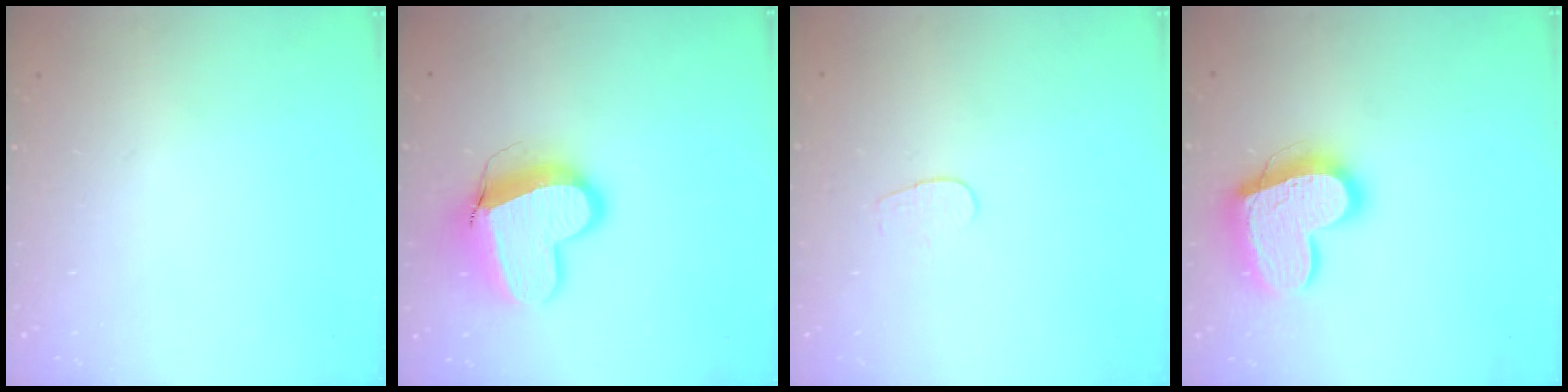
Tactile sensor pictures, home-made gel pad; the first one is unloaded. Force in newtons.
{"total": 13.1, "press": 13.0, "slide": 1.3}
{"total": 4.0, "press": 4.0, "slide": 0.3}
{"total": 16.6, "press": 16.5, "slide": 1.4}